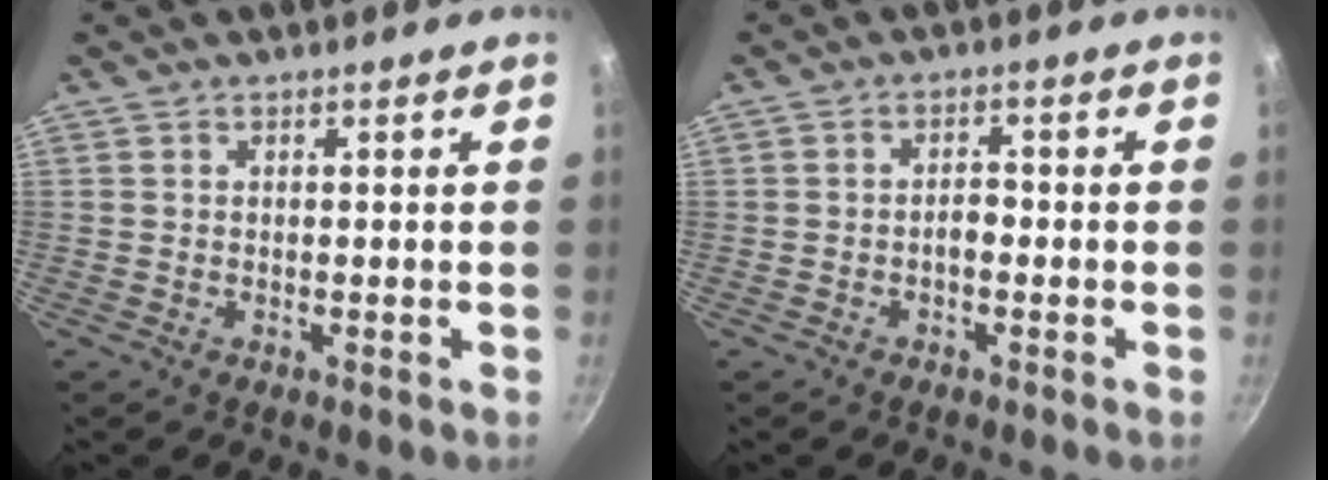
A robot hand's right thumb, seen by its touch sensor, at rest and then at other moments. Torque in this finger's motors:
{"motor_torque": [-0.25, 0.00, 0.24, 0.24, 0.01]}